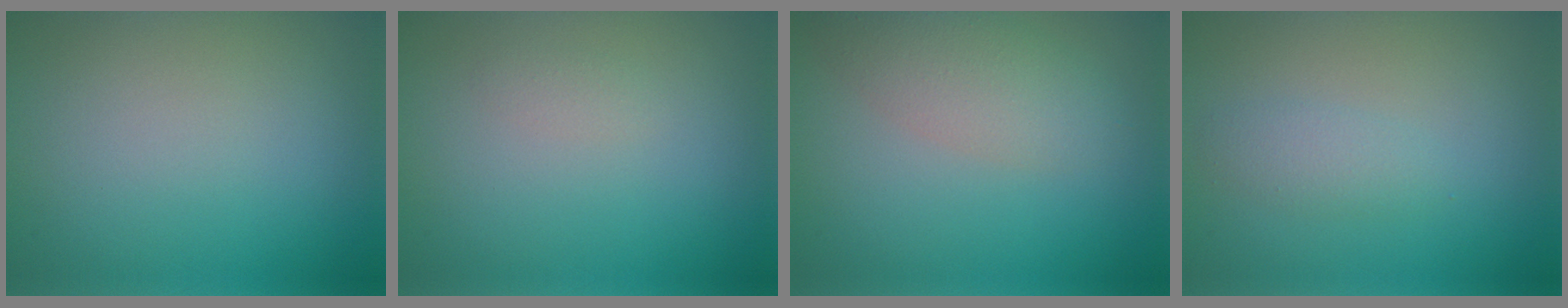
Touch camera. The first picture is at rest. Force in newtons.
{"total": 0.7, "press": 0.7, "slide": 0.1}
{"total": 3.8, "press": 3.8, "slide": 0.2}
{"total": 1.7, "press": 1.7, "slide": 0.1}